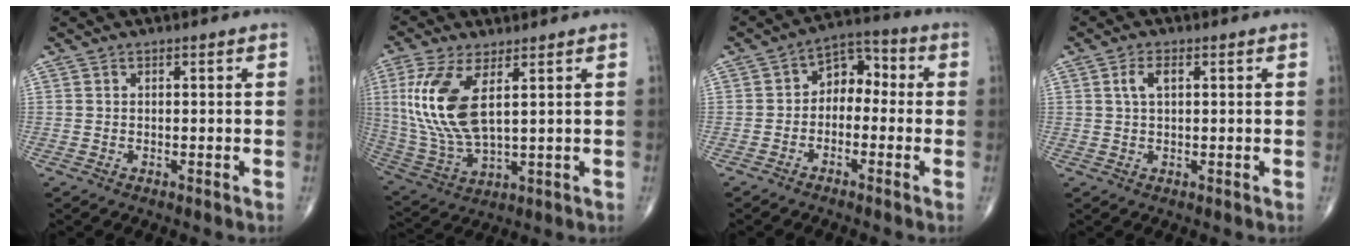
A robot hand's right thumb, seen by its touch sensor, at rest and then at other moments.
{"total": 14.5, "force": [3.9, 6.0, 12.6], "torque": [-0.287, -0.014, 0.091]}
{"total": 7.0, "force": [-0.9, 5.1, 4.8], "torque": [-0.042, 0.040, -0.034]}
{"total": 3.0, "force": [0.9, 1.4, 2.5], "torque": [-0.054, 0.008, 0.017]}